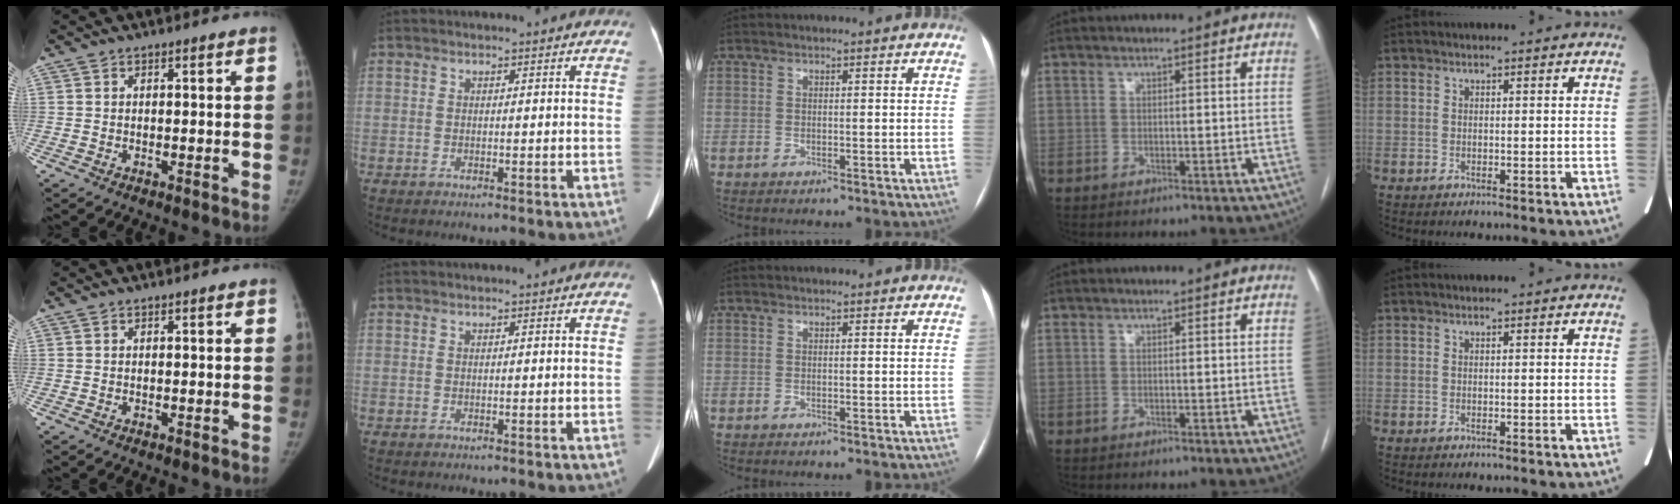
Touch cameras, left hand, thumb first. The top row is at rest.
{}